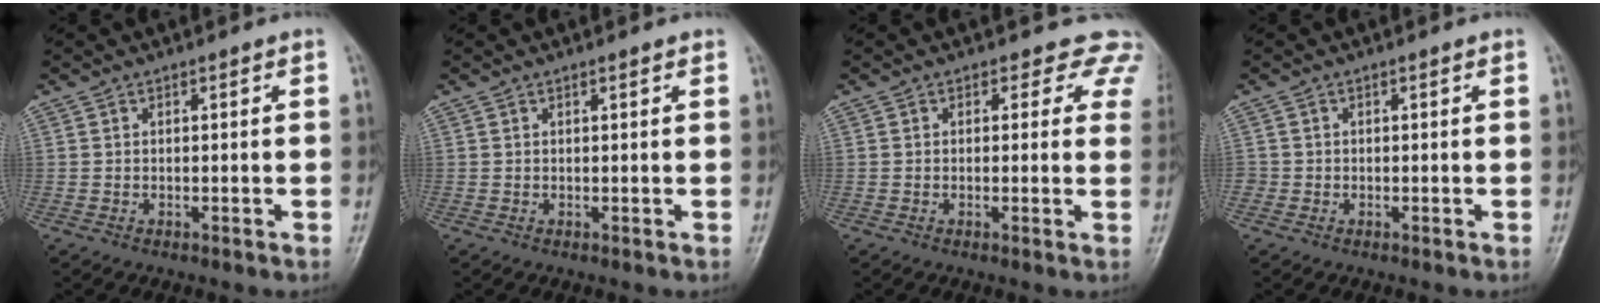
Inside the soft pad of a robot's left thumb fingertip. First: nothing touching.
{"total": 0.8, "force": [0.5, 0.2, 0.5], "torque": [-0.007, 0.000, 0.006]}
{"total": 5.8, "force": [4.5, 3.6, 1.1], "torque": [0.032, -0.014, 0.021]}
{"total": 1.0, "force": [-0.4, 0.9, 0.1], "torque": [0.004, 0.004, -0.012]}